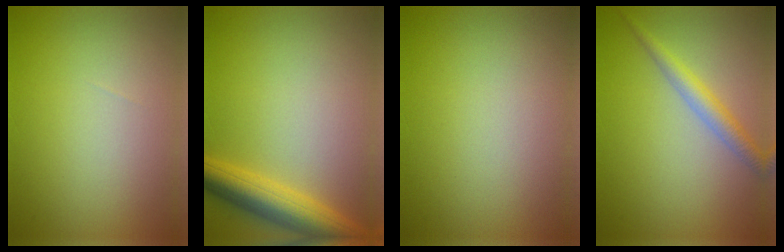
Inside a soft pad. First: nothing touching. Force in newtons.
{"total": 5.3, "press": 5.3, "slide": 0.2}
{"total": 0.0}
{"total": 2.5, "press": 2.5, "slide": 0.1}